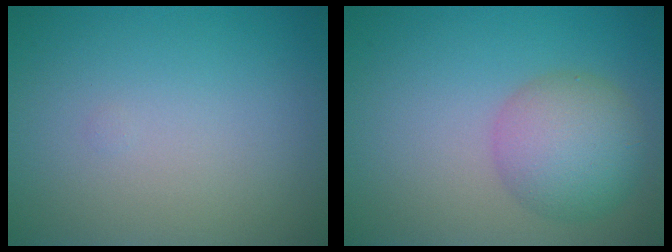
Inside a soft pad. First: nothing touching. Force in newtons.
{"total": 5.2, "press": 5.2, "slide": 0.2}